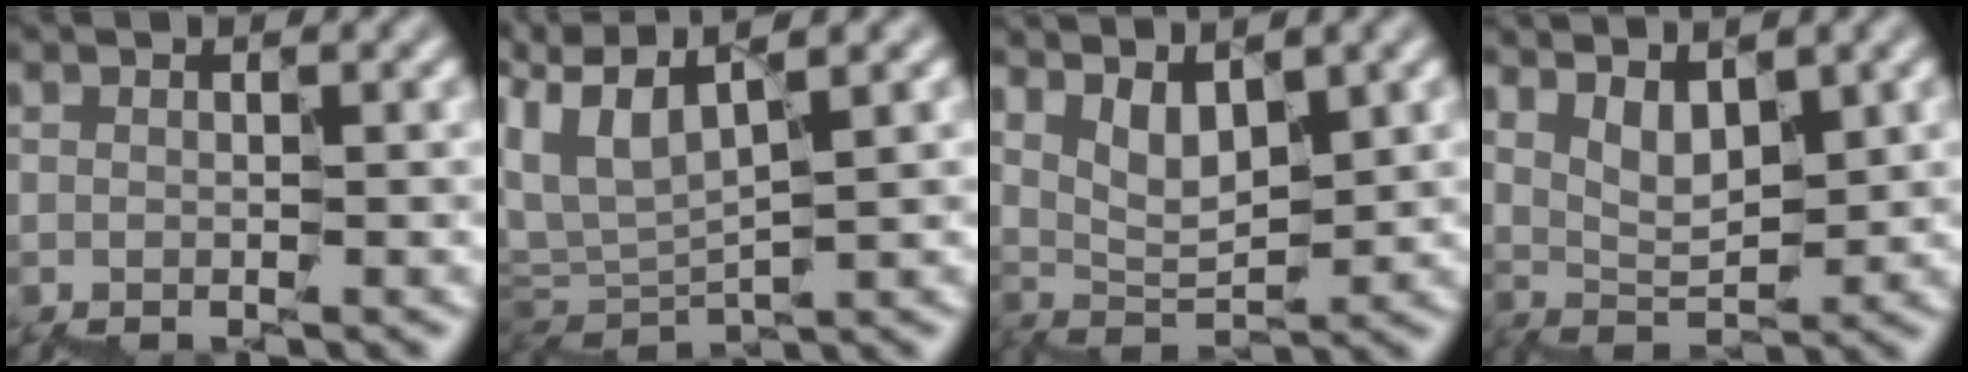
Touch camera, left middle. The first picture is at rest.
{"total": 4.8, "force": [3.7, 1.6, 2.6], "torque": [-0.079, 0.026, 0.070]}
{"total": 3.1, "force": [2.5, 1.1, 1.4], "torque": [-0.039, -0.001, 0.049]}
{"total": 2.6, "force": [2.3, 0.9, 1.0], "torque": [-0.030, 0.000, 0.046]}